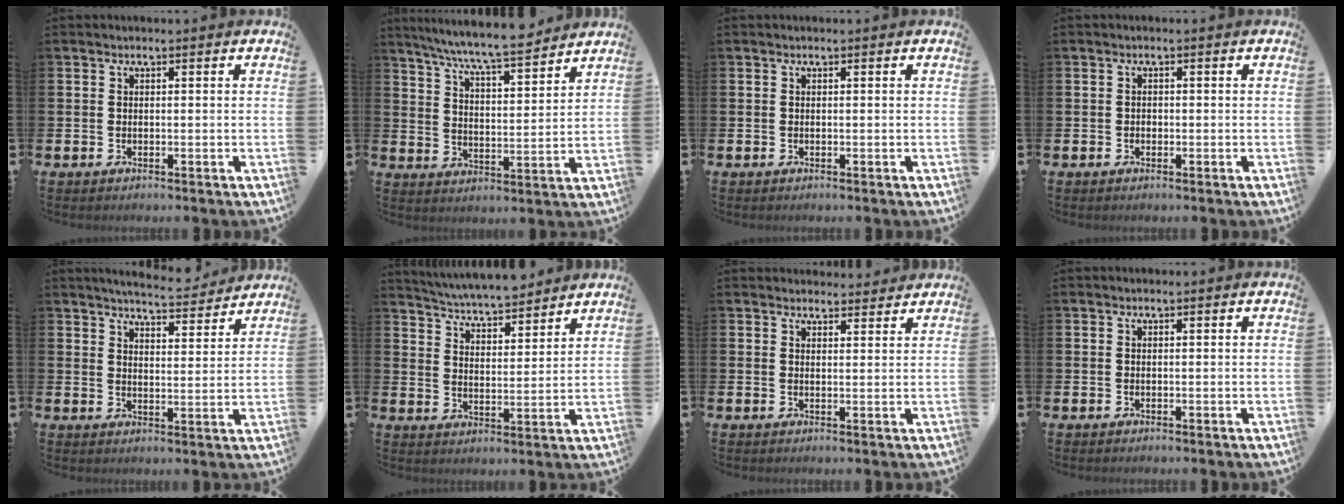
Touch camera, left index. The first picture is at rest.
{"total": 7.8, "force": [7.3, 0.1, 2.6], "torque": [-0.082, -0.045, 0.130]}
{"total": 0.0}
{"total": 0.6, "force": [-0.3, 0.5, 0.1], "torque": [-0.012, 0.007, -0.006]}
{"total": 5.9, "force": [5.8, 0.4, 0.9], "torque": [-0.020, -0.040, 0.101]}
{"total": 5.6, "force": [5.5, 0.5, 0.7], "torque": [-0.042, -0.037, 0.098]}
{"total": 2.6, "force": [2.6, 0.4, -0.1], "torque": [0.010, -0.017, 0.045]}
{"total": 0.0}